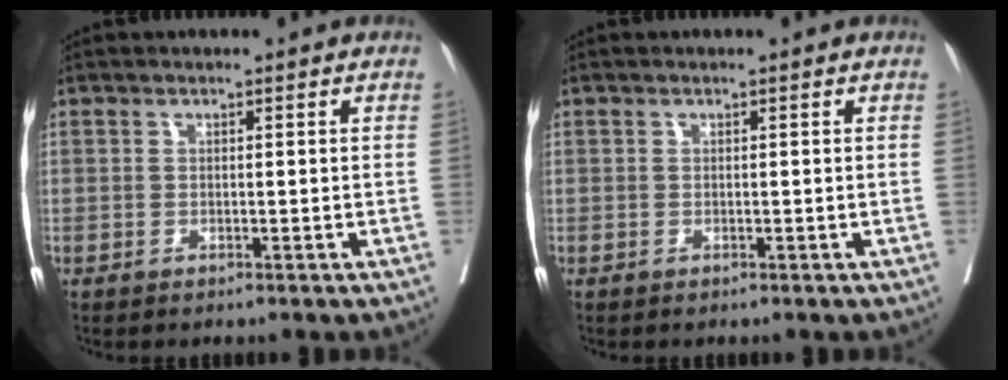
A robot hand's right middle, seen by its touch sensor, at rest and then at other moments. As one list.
[{"total": 0.0}]